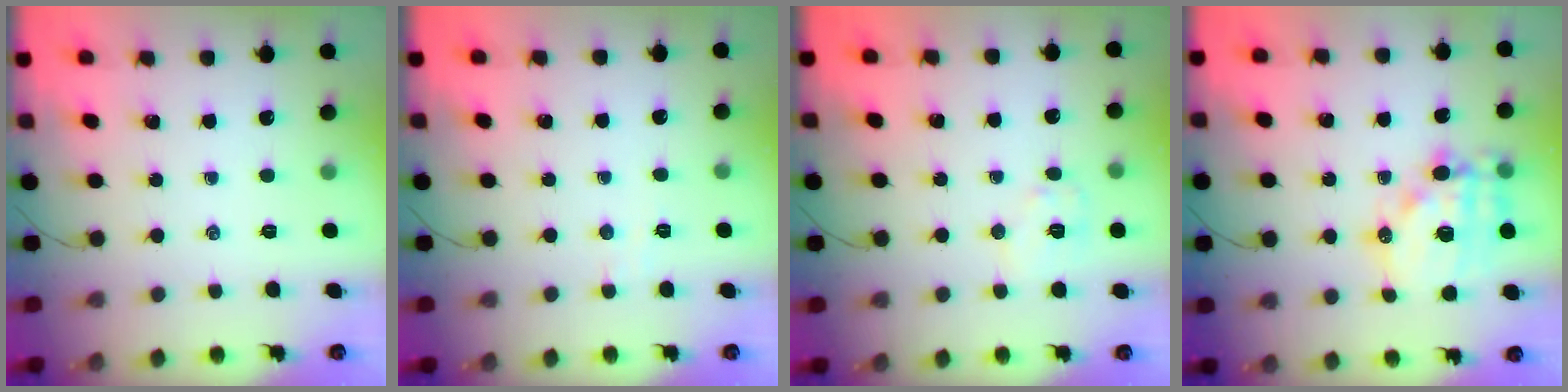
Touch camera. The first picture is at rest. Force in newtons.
{"total": 2.6, "press": 2.5, "slide": 0.7}
{"total": 6.2, "press": 6.2, "slide": 0.6}
{"total": 16.0, "press": 15.6, "slide": 3.6}